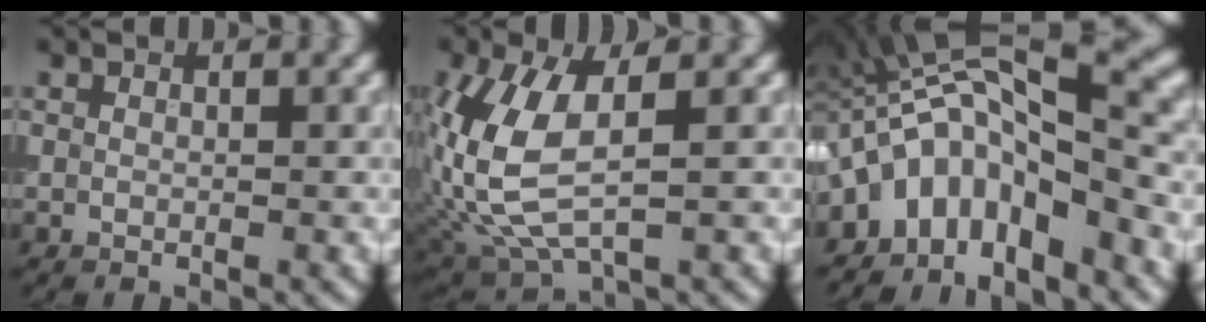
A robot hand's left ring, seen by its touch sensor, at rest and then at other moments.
{"total": 8.6, "force": [0.3, 4.4, 7.4], "torque": [-0.191, -0.008, 0.012]}
{"total": 9.8, "force": [-2.8, 4.6, 8.2], "torque": [-0.122, 0.026, -0.061]}